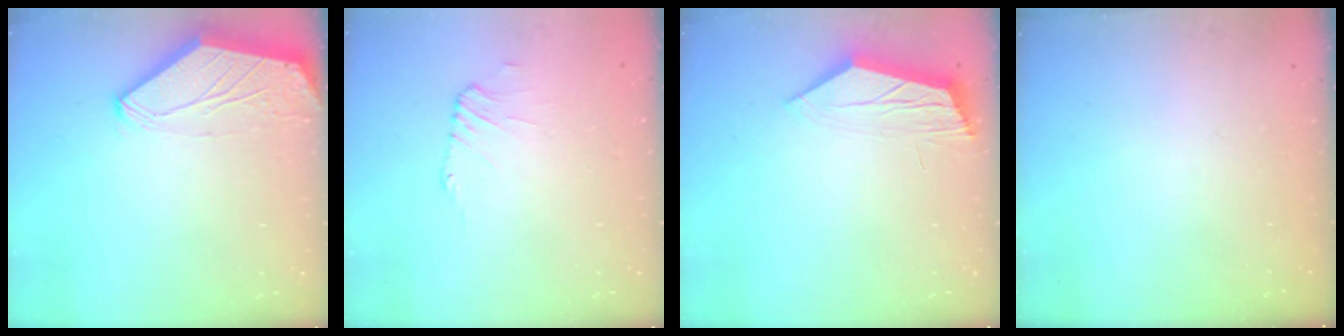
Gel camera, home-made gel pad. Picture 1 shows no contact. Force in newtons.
{"total": 1.1, "press": 1.1, "slide": 0.3}
{"total": 7.0, "press": 6.9, "slide": 0.7}
{"total": 0.0}